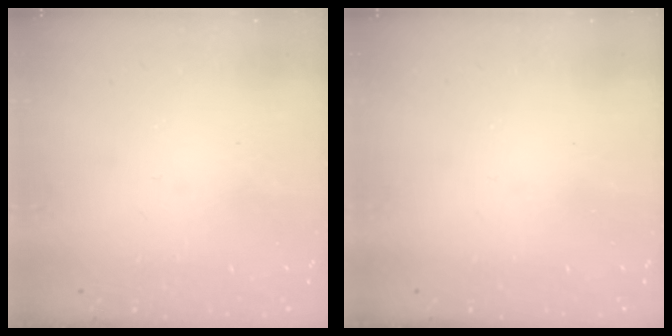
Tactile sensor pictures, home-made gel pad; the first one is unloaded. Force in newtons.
{"total": 0.0}